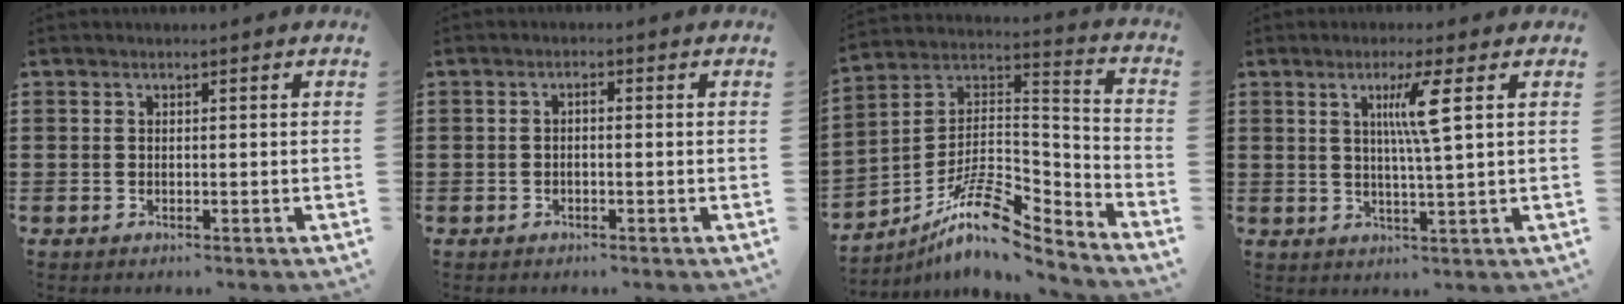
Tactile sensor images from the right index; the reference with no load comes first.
{"total": 1.0, "force": [-0.5, 0.1, 0.9], "torque": [-0.018, -0.004, -0.007]}
{"total": 11.5, "force": [-7.8, 4.2, 7.3], "torque": [-0.152, 0.010, -0.151]}
{"total": 5.7, "force": [1.9, -0.4, 5.3], "torque": [-0.108, -0.002, 0.025]}